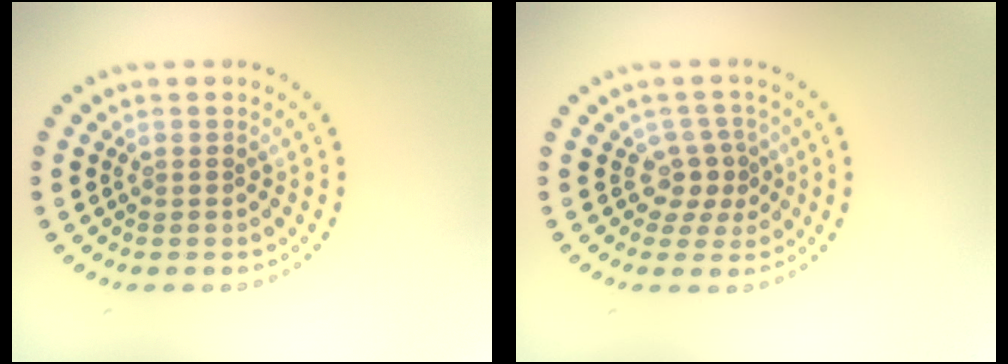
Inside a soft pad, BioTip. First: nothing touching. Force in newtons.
{"total": 2.4, "press": 1.7, "slide": 1.7}